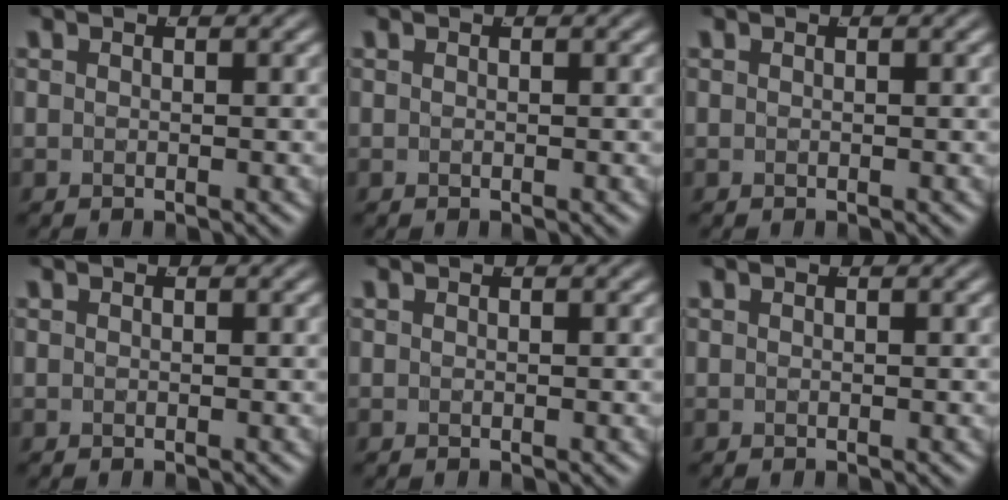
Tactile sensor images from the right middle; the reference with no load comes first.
{"total": 0.0}
{"total": 0.0}
{"total": 0.0}
{"total": 0.0}
{"total": 0.0}